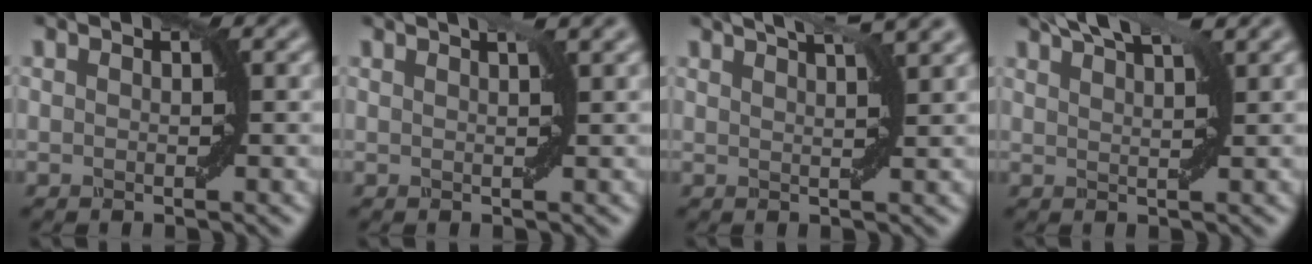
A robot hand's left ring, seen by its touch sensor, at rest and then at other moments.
{"total": 3.0, "force": [1.8, 1.0, 2.2], "torque": [-0.014, 0.013, 0.001]}
{"total": 6.6, "force": [4.5, 2.1, 4.4], "torque": [-0.044, 0.038, 0.035]}
{"total": 5.4, "force": [3.8, 1.3, 3.6], "torque": [-0.044, 0.025, 0.037]}